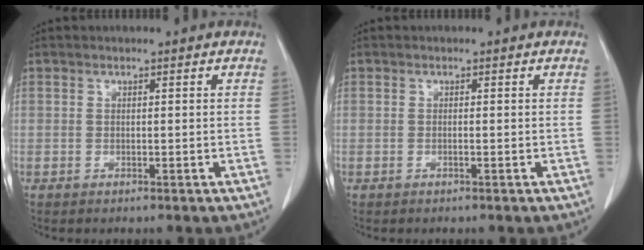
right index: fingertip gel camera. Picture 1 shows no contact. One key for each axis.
{"total": 0.0}